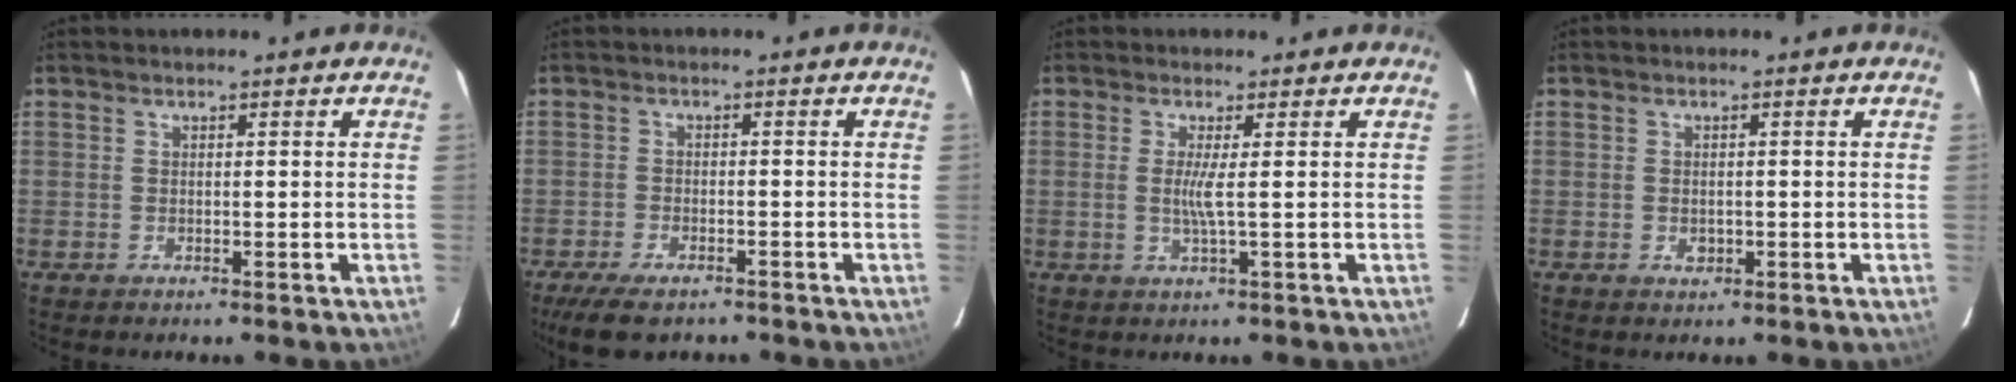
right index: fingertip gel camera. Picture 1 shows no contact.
{"total": 7.8, "force": [-5.9, 3.0, 4.1], "torque": [-0.105, -0.020, -0.102]}
{"total": 2.9, "force": [0.1, -0.7, 2.8], "torque": [-0.053, -0.005, 0.000]}
{"total": 1.6, "force": [-0.5, 1.3, 0.9], "torque": [-0.013, 0.002, -0.005]}